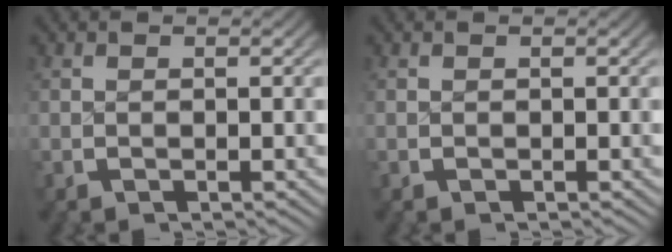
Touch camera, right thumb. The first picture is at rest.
{"total": 0.0}